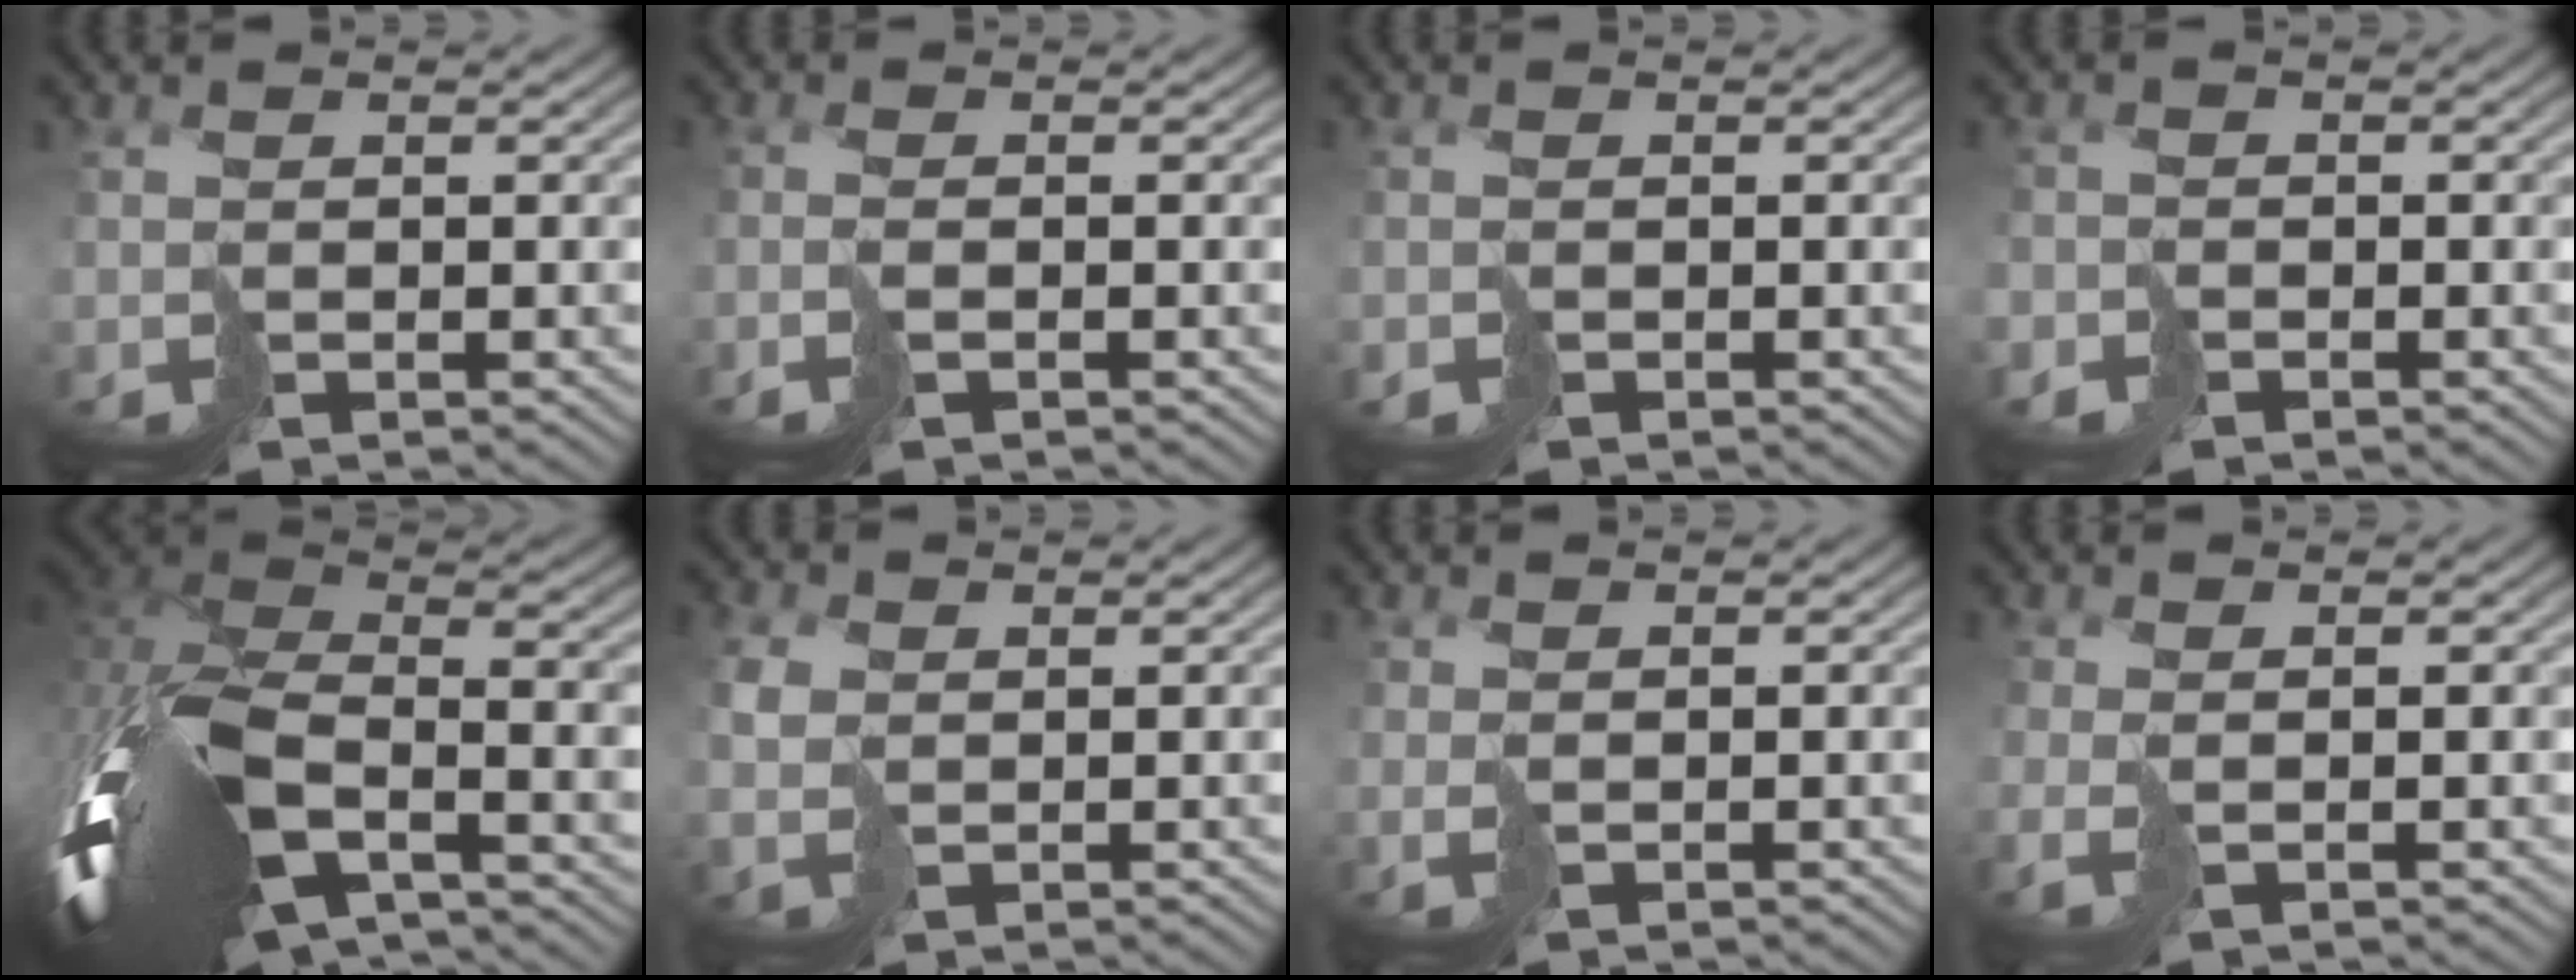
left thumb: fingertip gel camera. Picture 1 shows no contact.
{"total": 2.0, "force": [-1.0, 0.5, 1.6], "torque": [-0.036, -0.001, -0.025]}
{"total": 0.6, "force": [-0.4, 0.3, 0.2], "torque": [-0.009, -0.002, -0.009]}
{"total": 1.8, "force": [-1.5, 1.0, 0.0], "torque": [0.003, -0.007, -0.034]}
{"total": 14.2, "force": [-4.2, 7.2, 11.6], "torque": [-0.281, -0.019, -0.053]}
{"total": 2.9, "force": [0.9, 2.2, 1.8], "torque": [-0.061, -0.001, 0.021]}
{"total": 0.9, "force": [0.2, 0.3, 0.8], "torque": [-0.023, -0.001, 0.005]}
{"total": 1.5, "force": [-0.4, 0.6, 1.4], "torque": [-0.037, -0.001, -0.008]}